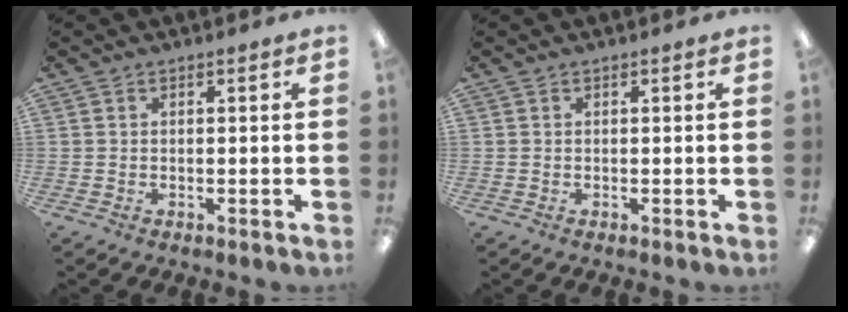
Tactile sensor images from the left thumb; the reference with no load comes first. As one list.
[{"total": 0.0}]